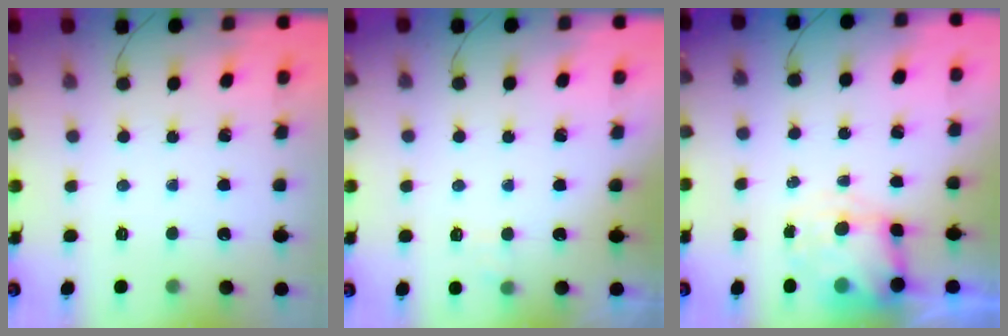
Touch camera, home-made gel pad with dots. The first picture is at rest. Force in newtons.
{"total": 2.8, "press": 2.5, "slide": 1.4}
{"total": 4.8, "press": 4.7, "slide": 1.0}